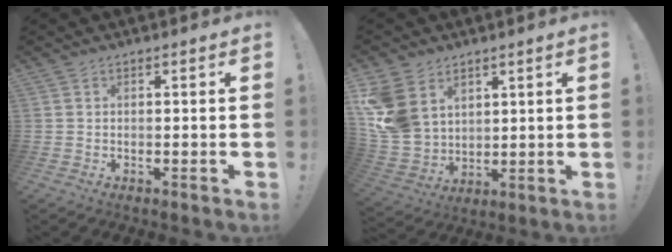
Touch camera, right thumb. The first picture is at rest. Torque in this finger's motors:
{"motor_torque": [0.31, 0.37, 1.08, 0.82, 0.11]}